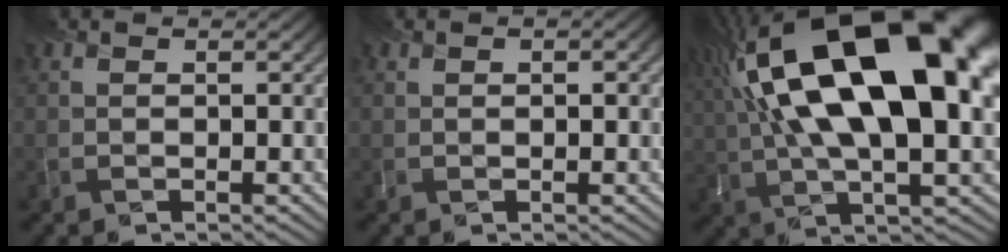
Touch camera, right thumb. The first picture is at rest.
{"total": 0.6, "force": [0.1, 0.1, 0.6], "torque": [-0.006, -0.002, 0.005]}
{"total": 21.6, "force": [5.4, 9.3, 18.8], "torque": [-0.340, 0.030, 0.091]}